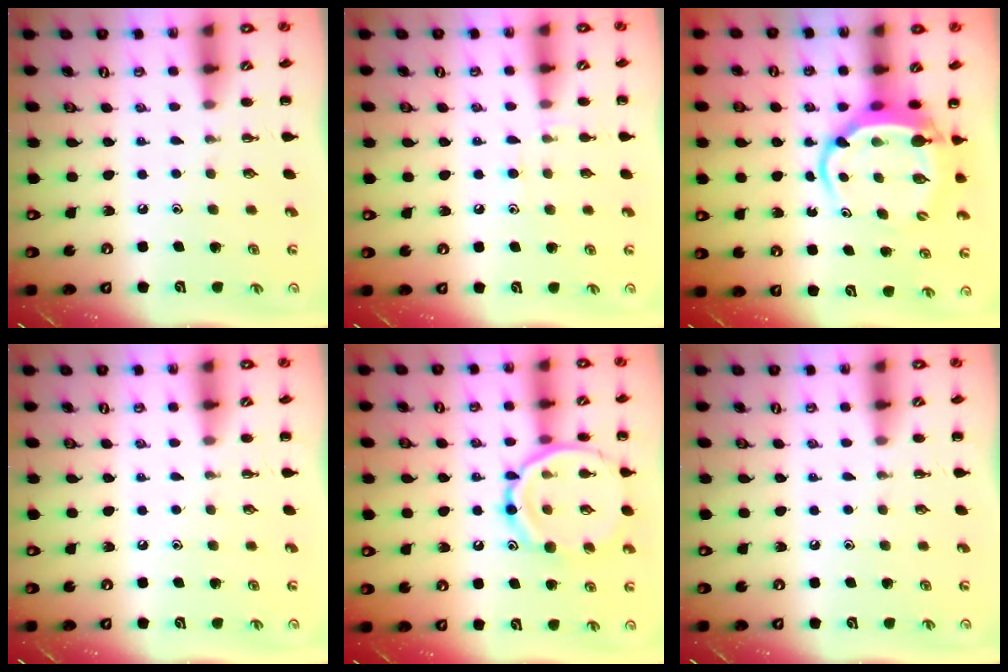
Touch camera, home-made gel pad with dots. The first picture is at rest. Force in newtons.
{"total": 7.4, "press": 7.2, "slide": 1.7}
{"total": 6.7, "press": 6.4, "slide": 1.8}
{"total": 0.0}
{"total": 17.6, "press": 17.5, "slide": 1.6}
{"total": 0.0}